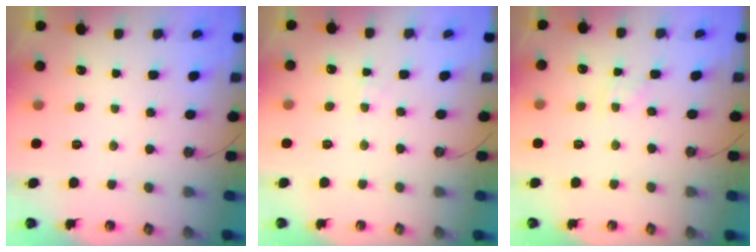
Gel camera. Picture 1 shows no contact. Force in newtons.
{"total": 3.0, "press": 2.9, "slide": 0.5}
{"total": 2.3, "press": 2.2, "slide": 0.4}